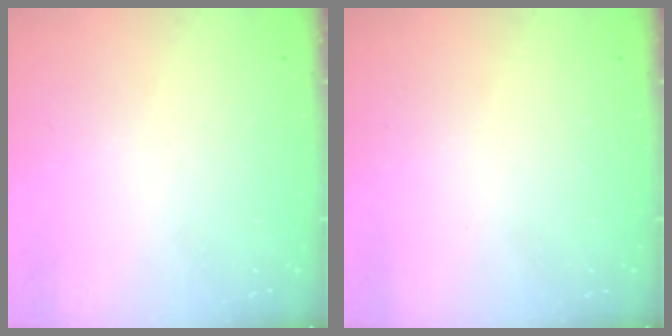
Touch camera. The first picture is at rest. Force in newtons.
{"total": 0.0}